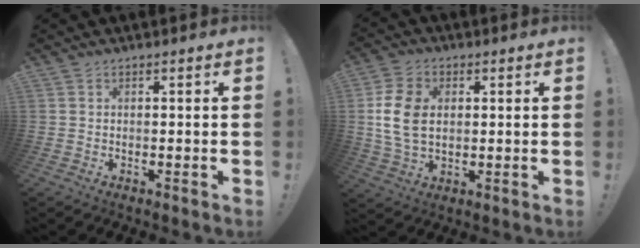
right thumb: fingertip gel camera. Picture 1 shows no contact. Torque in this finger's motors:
{"motor_torque": [0.84, 1.61, 0.61, -0.28, 0.41]}